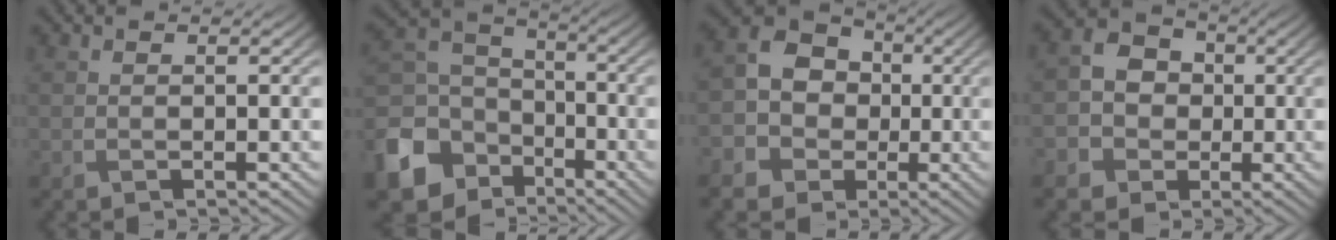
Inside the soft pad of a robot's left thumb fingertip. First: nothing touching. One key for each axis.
{"total": 13.9, "fx": -6.8, "fy": 10.7, "fz": 5.7, "tx": -0.207, "ty": -0.043, "tz": -0.128}
{"total": 8.5, "fx": -1.8, "fy": 7.6, "fz": 3.5, "tx": -0.082, "ty": -0.011, "tz": -0.052}
{"total": 5.7, "fx": -1.1, "fy": 5.1, "fz": 2.1, "tx": -0.046, "ty": 0.002, "tz": -0.036}